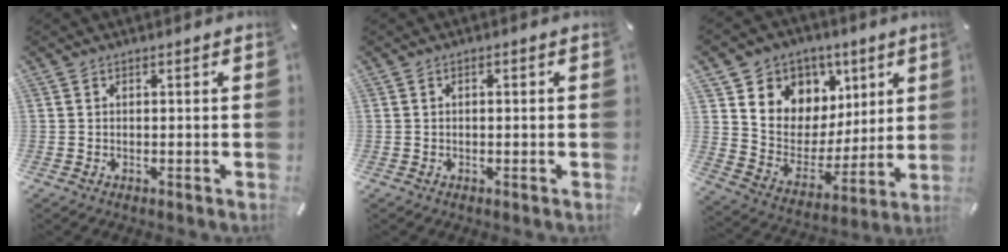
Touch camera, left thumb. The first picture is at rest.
{"total": 0.8, "force": [-0.1, 0.5, 0.6], "torque": [-0.010, 0.003, -0.003]}
{"total": 9.8, "force": [3.9, 9.0, 0.6], "torque": [-0.008, -0.052, 0.076]}